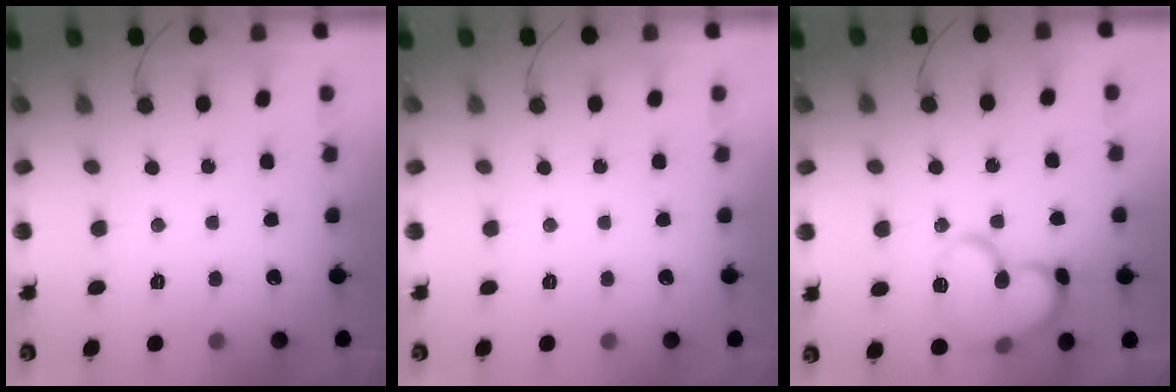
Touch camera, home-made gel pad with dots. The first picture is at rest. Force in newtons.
{"total": 0.0}
{"total": 15.3, "press": 15.2, "slide": 1.2}